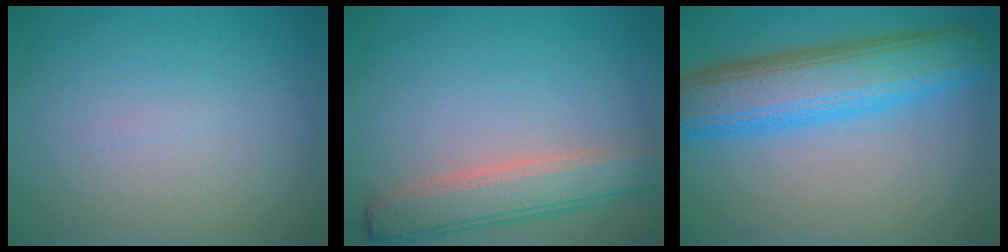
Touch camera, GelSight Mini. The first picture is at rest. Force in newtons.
{"total": 4.4, "press": 4.4, "slide": 0.3}
{"total": 8.4, "press": 8.4, "slide": 0.2}